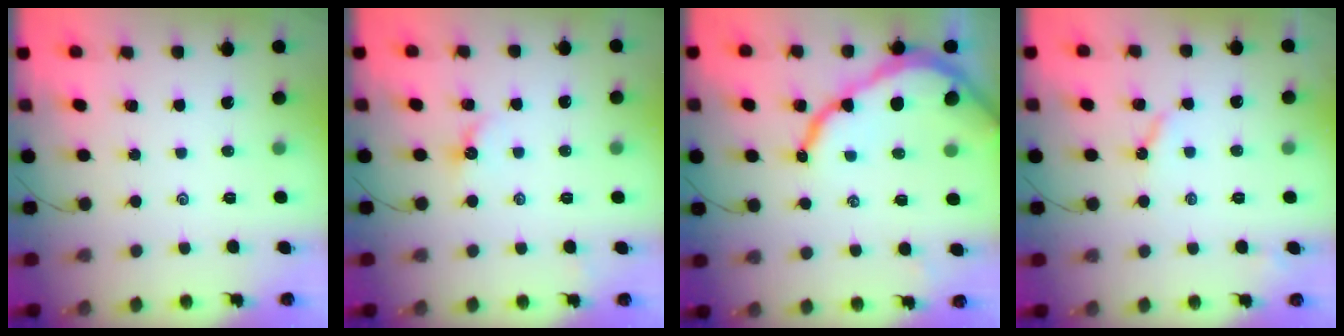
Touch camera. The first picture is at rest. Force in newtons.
{"total": 4.6, "press": 4.5, "slide": 0.8}
{"total": 12.3, "press": 12.2, "slide": 1.1}
{"total": 3.6, "press": 3.6, "slide": 0.6}